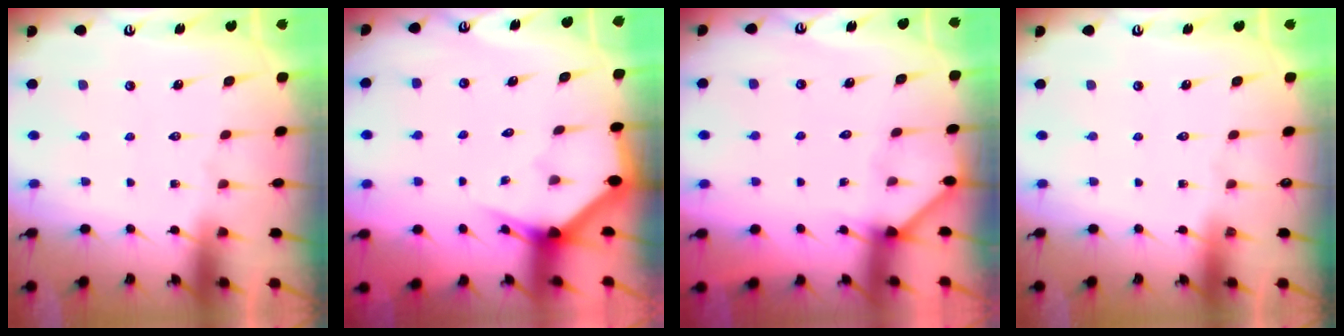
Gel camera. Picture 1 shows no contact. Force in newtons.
{"total": 2.8, "press": 2.8, "slide": 0.1}
{"total": 2.0, "press": 2.0, "slide": 0.2}
{"total": 0.0}